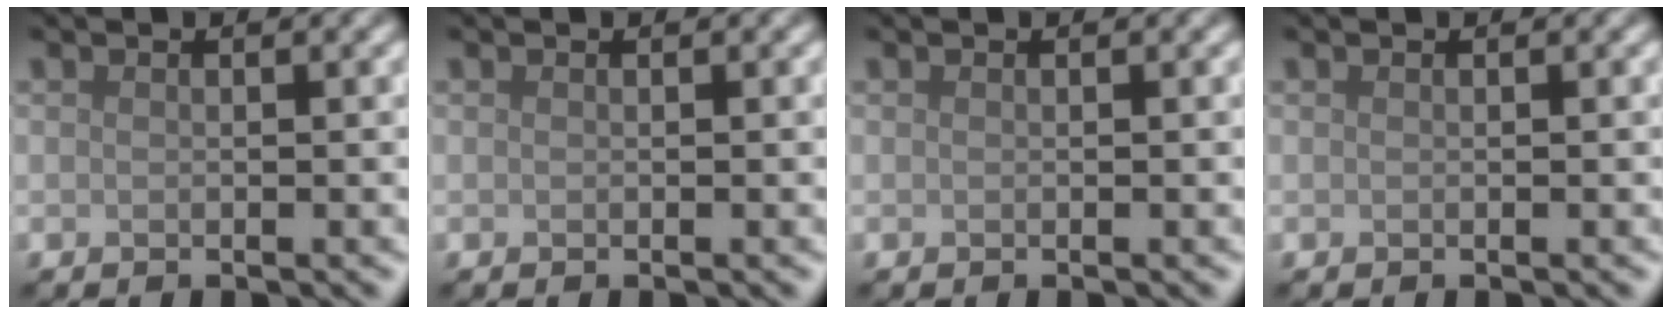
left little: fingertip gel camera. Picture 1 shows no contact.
{"total": 0.0}
{"total": 0.0}
{"total": 0.0}